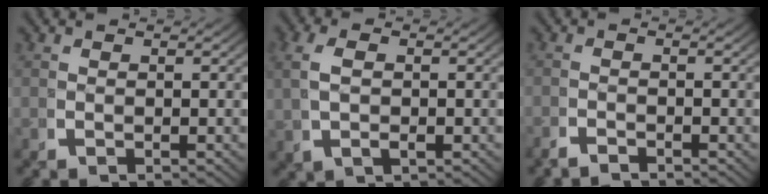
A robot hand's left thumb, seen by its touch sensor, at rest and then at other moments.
{"total": 3.2, "force": [0.6, 1.9, 2.5], "torque": [-0.060, 0.001, 0.014]}
{"total": 1.4, "force": [-1.4, 0.1, 0.0], "torque": [0.004, -0.004, -0.031]}